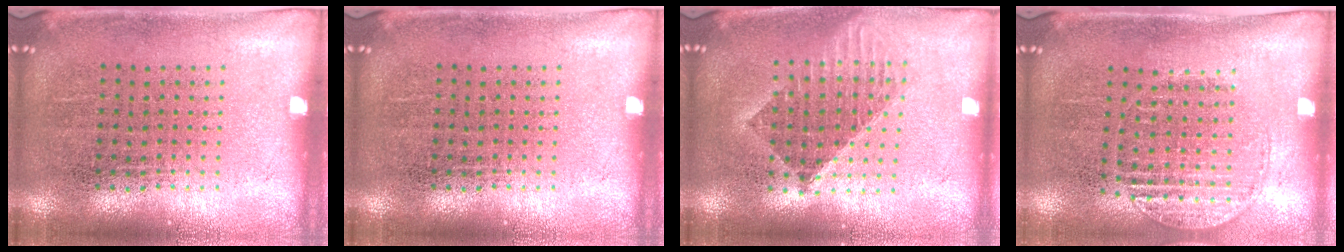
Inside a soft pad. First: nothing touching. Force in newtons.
{"total": 0.0}
{"total": 1.6, "press": 1.3, "slide": 0.9}
{"total": 1.2, "press": 1.1, "slide": 0.4}